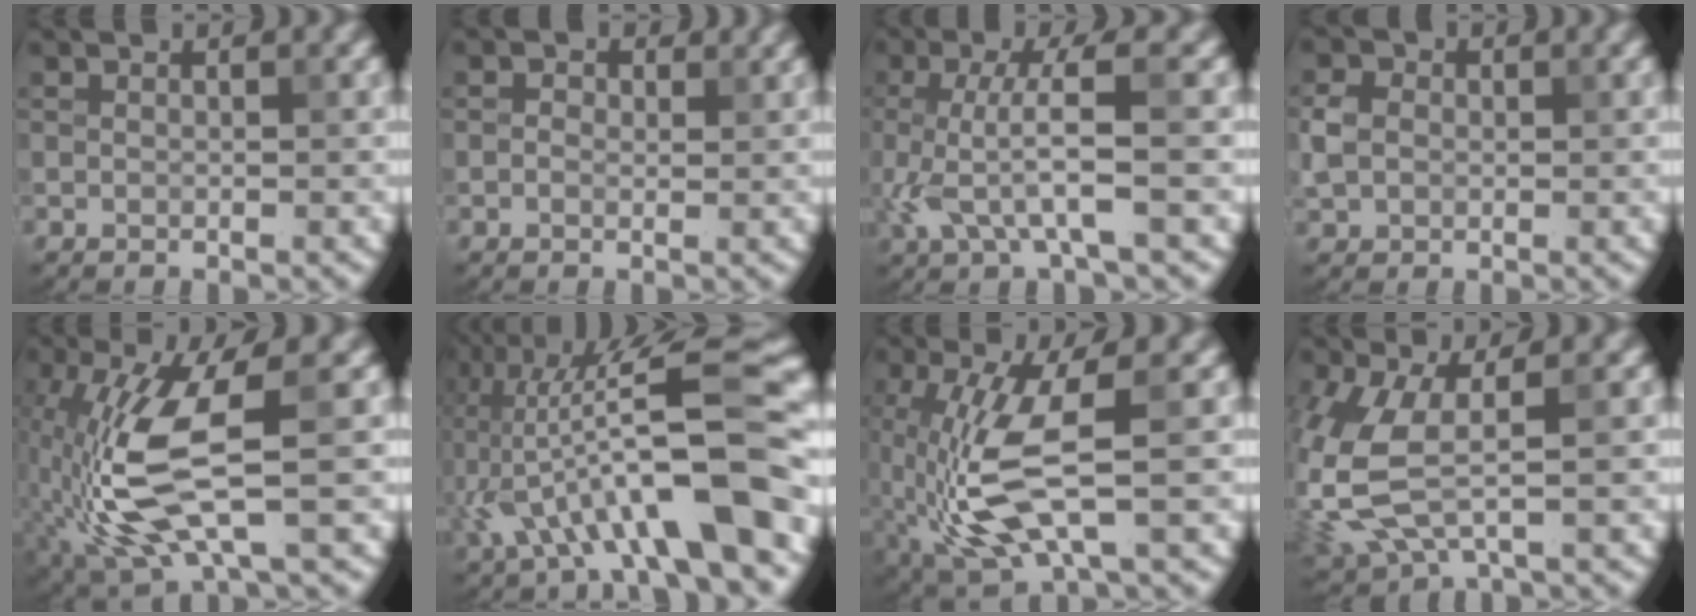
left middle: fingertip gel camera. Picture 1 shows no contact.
{"total": 1.3, "force": [0.3, 1.0, 0.8], "torque": [-0.010, -0.005, -0.001]}
{"total": 5.0, "force": [-0.4, 1.0, 4.9], "torque": [-0.104, 0.002, -0.007]}
{"total": 2.7, "force": [0.1, 2.3, 1.4], "torque": [-0.032, 0.002, -0.002]}
{"total": 8.7, "force": [-1.6, 2.5, 8.1], "torque": [-0.191, -0.002, -0.028]}
{"total": 14.2, "force": [-3.1, 3.7, 13.3], "torque": [-0.223, 0.025, -0.049]}
{"total": 7.6, "force": [-1.1, 2.3, 7.2], "torque": [-0.173, -0.005, -0.016]}
{"total": 7.0, "force": [-0.6, 3.5, 6.0], "torque": [-0.175, -0.010, -0.009]}